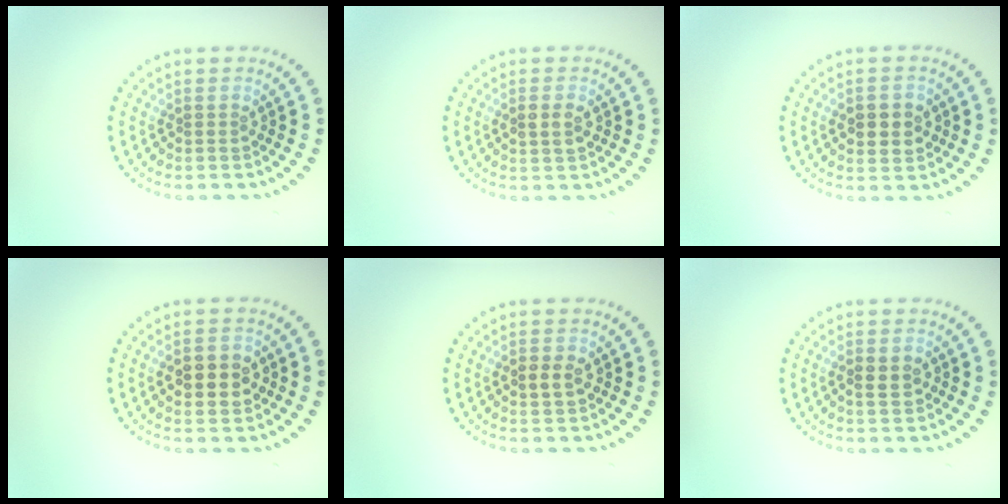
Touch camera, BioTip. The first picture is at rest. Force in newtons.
{"total": 1.8, "press": 1.8, "slide": 0.1}
{"total": 2.9, "press": 2.9, "slide": 0.2}
{"total": 4.3, "press": 4.3, "slide": 0.1}
{"total": 1.9, "press": 1.9, "slide": 0.1}
{"total": 2.2, "press": 2.2, "slide": 0.1}